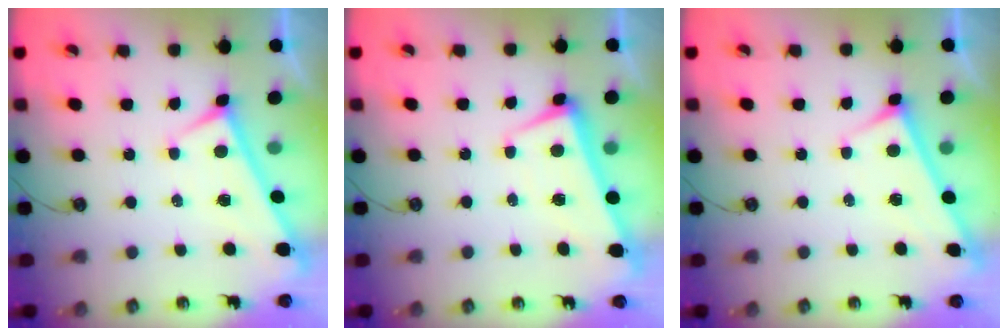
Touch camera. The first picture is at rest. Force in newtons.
{"total": 2.0, "press": 1.8, "slide": 0.9}
{"total": 3.3, "press": 3.3, "slide": 0.3}